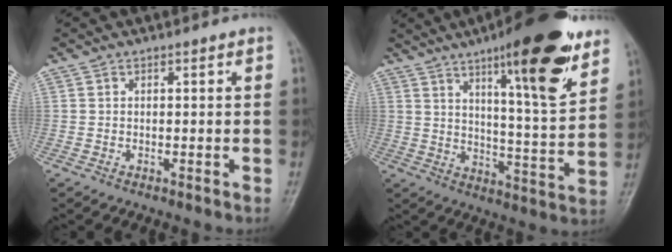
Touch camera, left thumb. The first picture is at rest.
{"total": 19.6, "force": [11.7, 4.1, 15.1], "torque": [-0.189, -0.062, 0.176]}